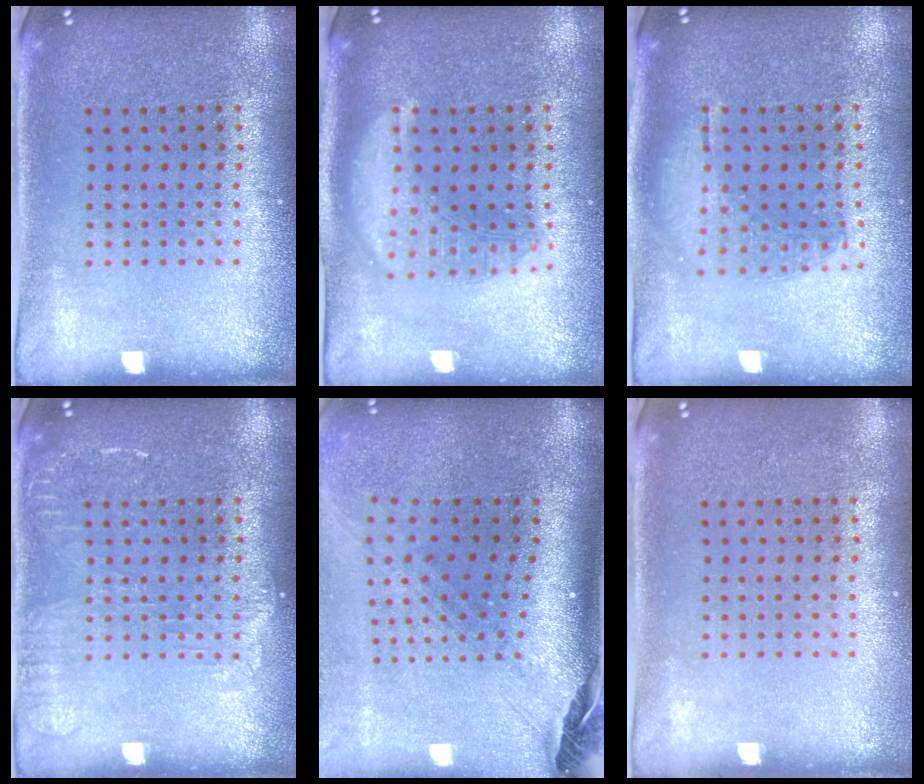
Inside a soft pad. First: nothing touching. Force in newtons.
{"total": 2.8, "press": 2.8, "slide": 0.3}
{"total": 1.2, "press": 1.1, "slide": 0.5}
{"total": 1.6, "press": 1.5, "slide": 0.3}
{"total": 3.0, "press": 2.1, "slide": 2.1}
{"total": 0.0}